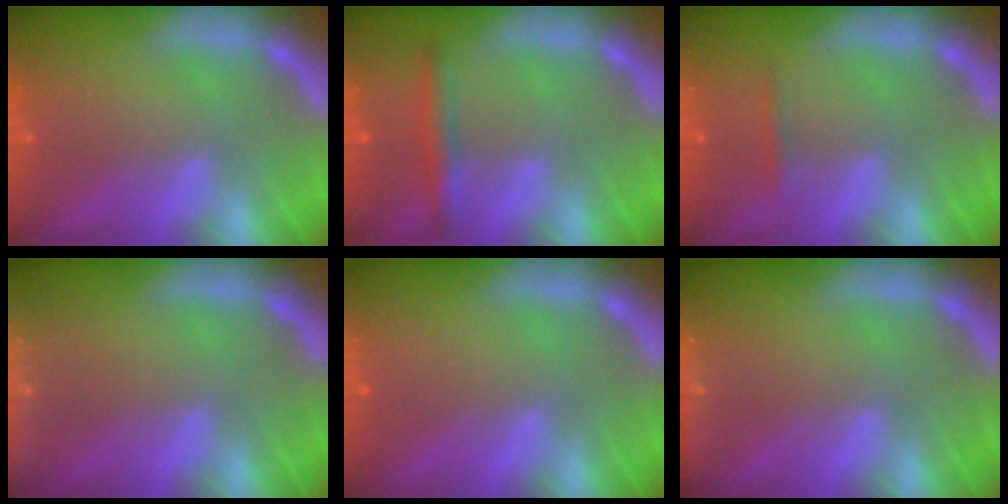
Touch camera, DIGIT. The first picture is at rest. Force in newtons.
{"total": 2.4}
{"total": 0.9}
{"total": 6.0}
{"total": 0.0}
{"total": 2.4}